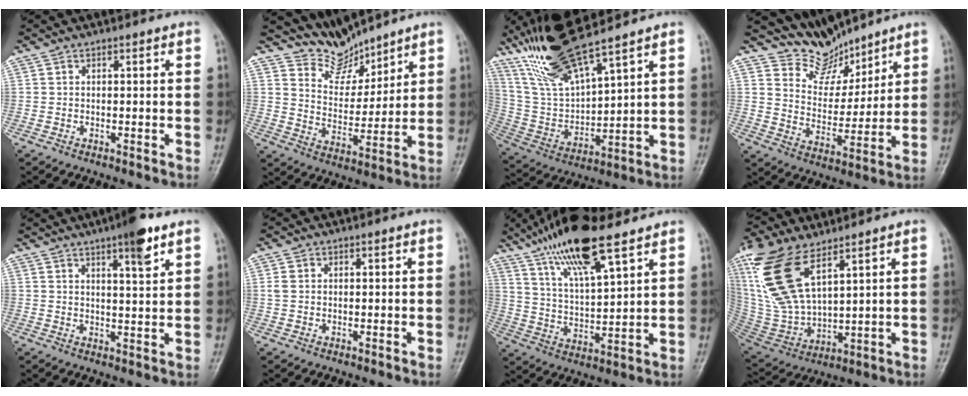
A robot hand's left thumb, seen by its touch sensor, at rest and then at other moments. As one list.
[{"total": 8.2, "force": [7.7, 2.8, 0.2], "torque": [0.020, -0.063, 0.159]}, {"total": 15.8, "force": [12.3, 2.7, 9.6], "torque": [-0.181, -0.053, 0.254]}, {"total": 9.3, "force": [8.5, 3.8, 0.3], "torque": [0.024, -0.066, 0.169]}, {"total": 7.0, "force": [4.4, 1.1, 5.4], "torque": [-0.076, -0.023, 0.065]}, {"total": 1.9, "force": [0.4, 1.6, 1.0], "torque": [-0.021, 0.004, 0.011]}, {"total": 16.3, "force": [11.0, 4.0, 11.4], "torque": [-0.199, -0.038, 0.209]}, {"total": 19.2, "force": [10.0, 8.8, 13.8], "torque": [-0.297, -0.037, 0.211]}]